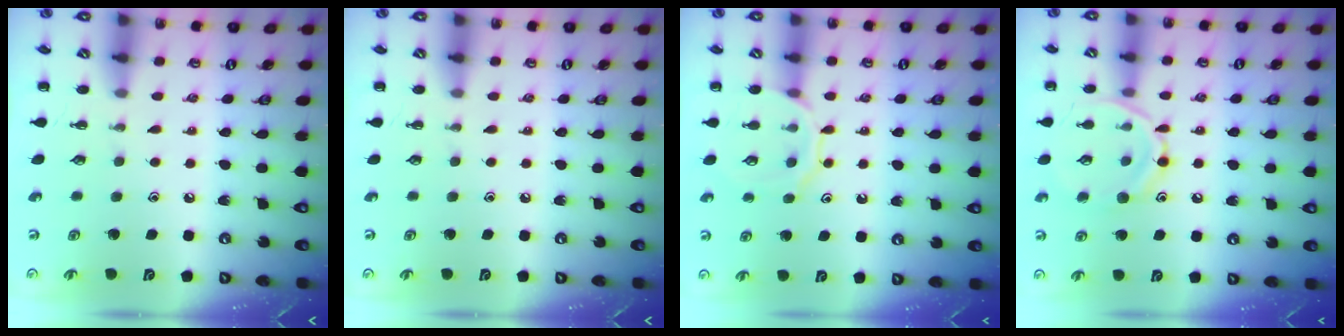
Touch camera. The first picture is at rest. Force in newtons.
{"total": 0.0}
{"total": 10.5, "press": 10.5, "slide": 0.7}
{"total": 12.6, "press": 12.5, "slide": 0.8}